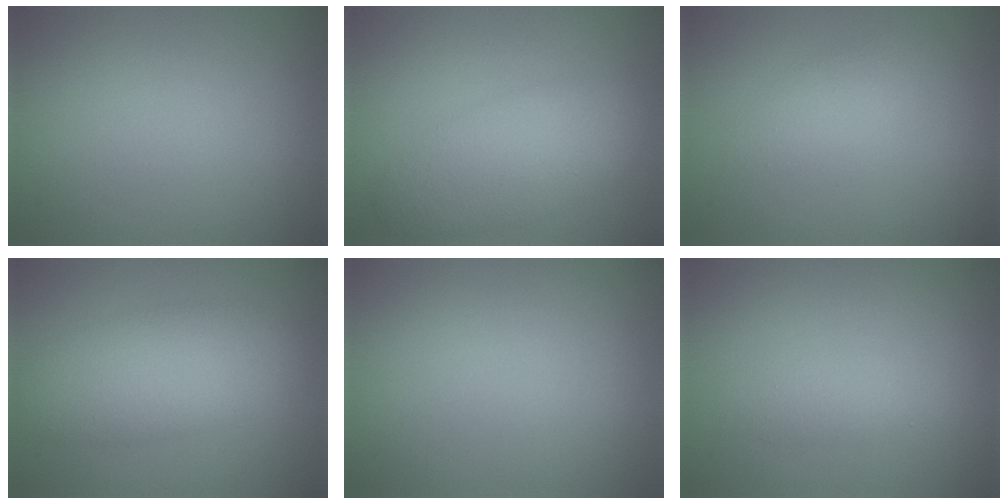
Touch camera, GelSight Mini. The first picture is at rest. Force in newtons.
{"total": 5.0, "press": 5.0, "slide": 0.1}
{"total": 1.6, "press": 1.6, "slide": 0.1}
{"total": 5.9, "press": 5.9, "slide": 0.2}
{"total": 0.0}
{"total": 1.9, "press": 1.9, "slide": 0.0}